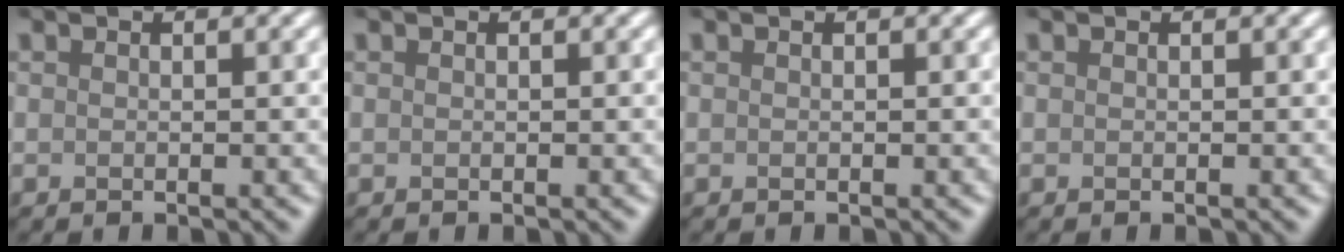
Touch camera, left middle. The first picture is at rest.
{"total": 0.0}
{"total": 0.0}
{"total": 0.0}